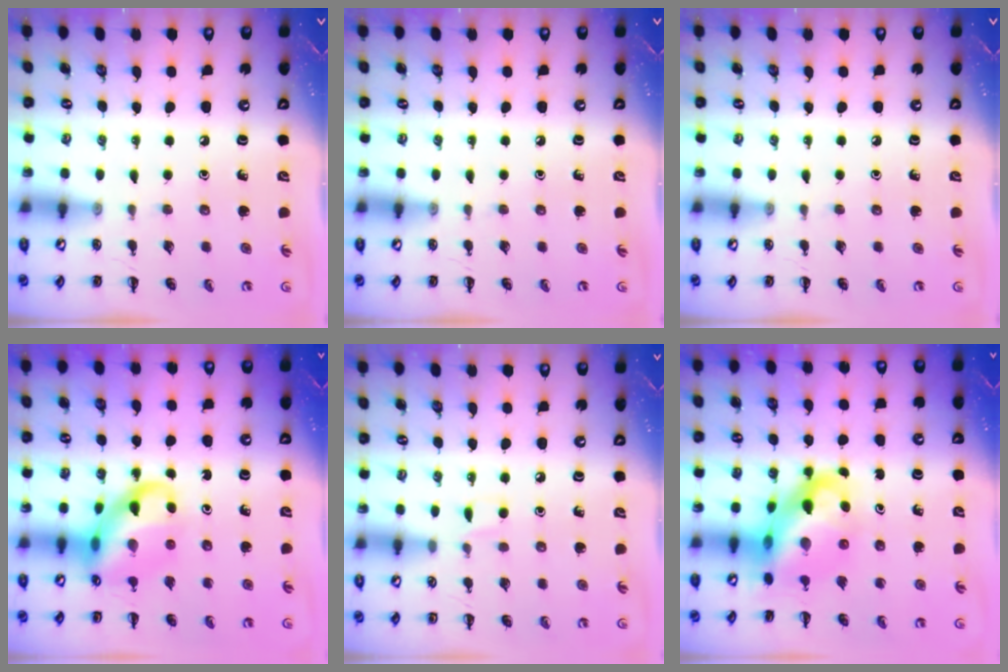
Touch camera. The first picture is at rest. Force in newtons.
{"total": 0.0}
{"total": 0.0}
{"total": 13.8, "press": 13.3, "slide": 3.7}
{"total": 3.5, "press": 3.3, "slide": 1.3}
{"total": 10.1, "press": 9.8, "slide": 2.5}